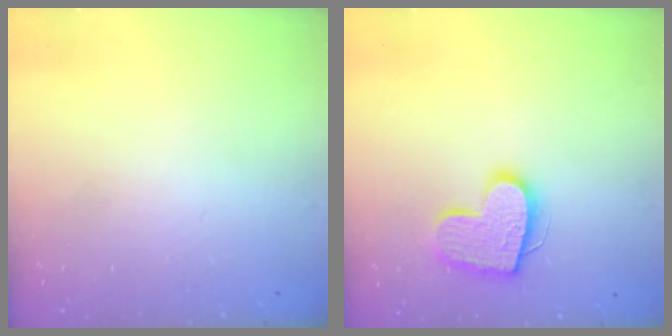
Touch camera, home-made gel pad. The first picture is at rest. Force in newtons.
{"total": 14.6, "press": 14.6, "slide": 1.1}